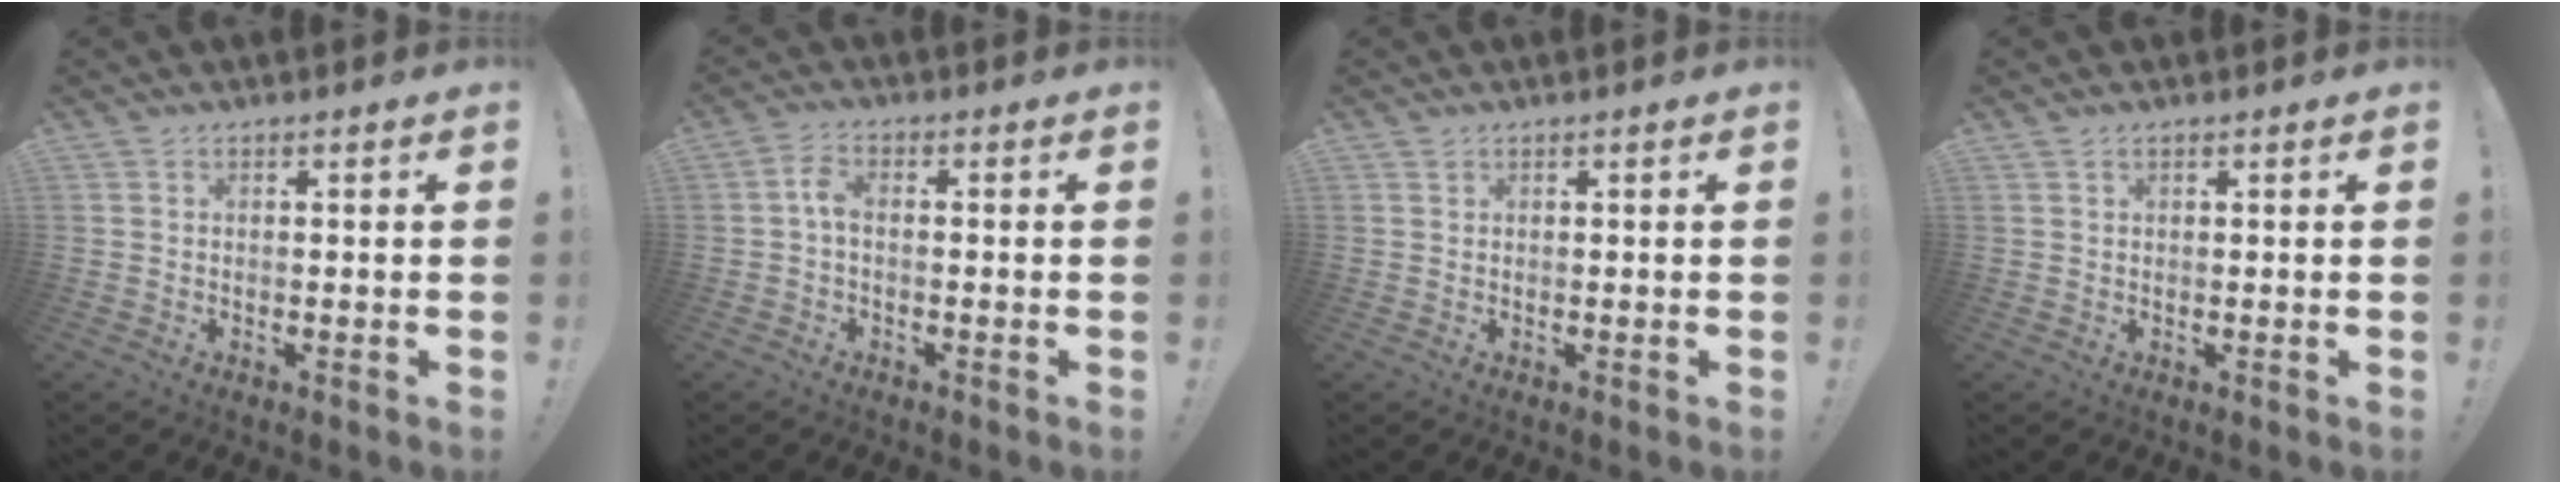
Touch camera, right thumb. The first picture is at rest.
{"total": 3.6, "force": [-0.4, 1.7, 3.2], "torque": [-0.066, 0.010, -0.008]}
{"total": 0.7, "force": [0.6, 0.4, 0.2], "torque": [0.003, -0.003, 0.011]}
{"total": 0.9, "force": [0.7, 0.5, 0.4], "torque": [-0.005, -0.001, 0.013]}